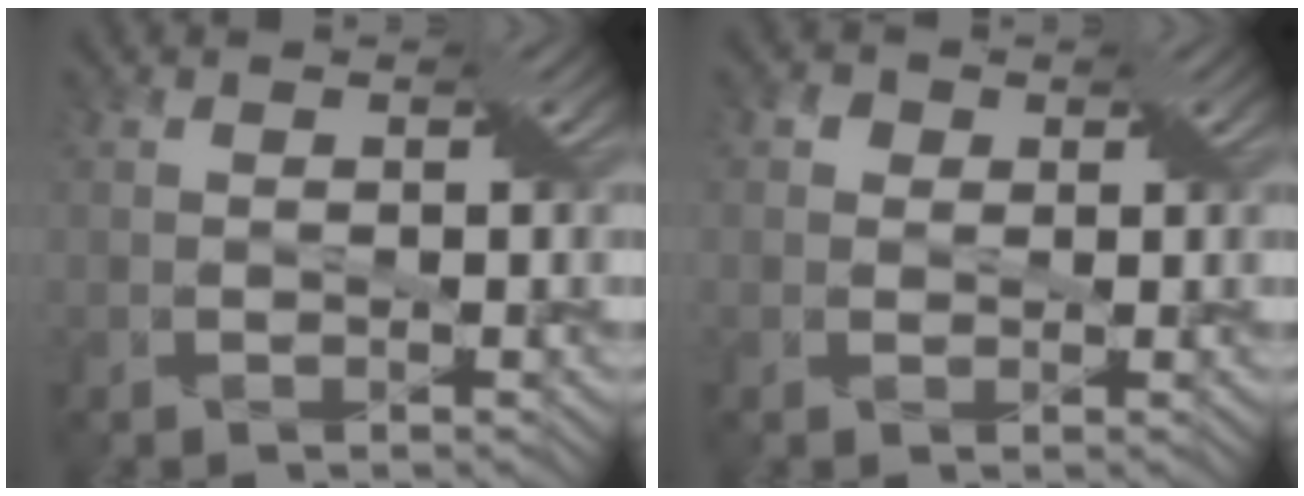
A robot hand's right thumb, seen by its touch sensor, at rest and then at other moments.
{"total": 2.6, "force": [1.2, 2.2, 0.8], "torque": [-0.013, 0.004, 0.005]}